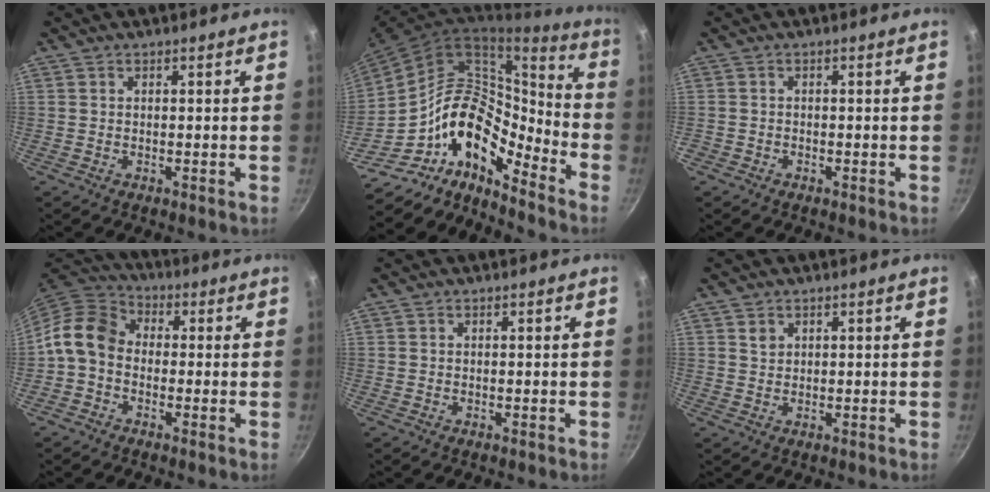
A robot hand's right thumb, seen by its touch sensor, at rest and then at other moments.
{"total": 18.4, "force": [-11.4, 9.3, 11.1], "torque": [-0.141, 0.089, -0.218]}
{"total": 0.9, "force": [-0.7, 0.6, 0.1], "torque": [-0.005, 0.004, -0.014]}
{"total": 8.8, "force": [-1.2, 7.0, 5.3], "torque": [-0.084, 0.035, -0.047]}
{"total": 0.0}
{"total": 1.6, "force": [0.8, 1.3, 0.6], "torque": [-0.010, -0.002, 0.014]}